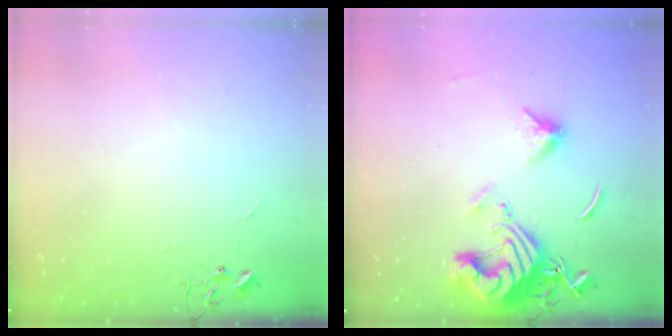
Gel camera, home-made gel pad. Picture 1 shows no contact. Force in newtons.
{"total": 15.7, "press": 15.6, "slide": 1.8}